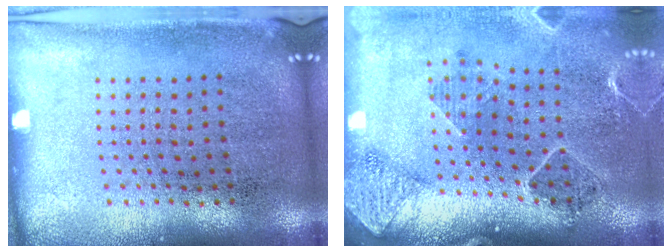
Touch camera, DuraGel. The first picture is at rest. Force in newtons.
{"total": 1.5, "press": 1.5, "slide": 0.1}